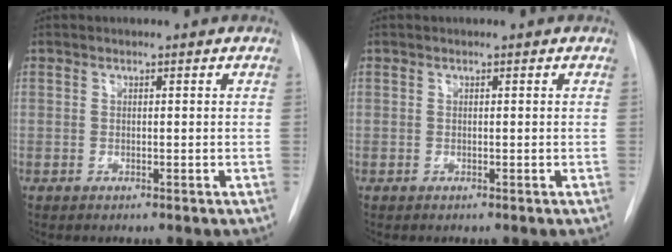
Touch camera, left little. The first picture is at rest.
{"total": 0.0}